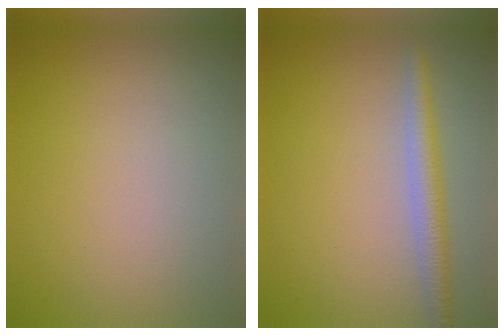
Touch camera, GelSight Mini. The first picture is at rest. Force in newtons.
{"total": 2.7, "press": 2.7, "slide": 0.2}